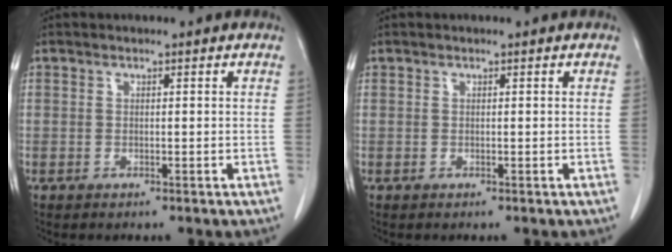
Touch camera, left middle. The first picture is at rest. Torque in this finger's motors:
{"motor_torque": [0.76, -0.80, 0.06, 0.01]}